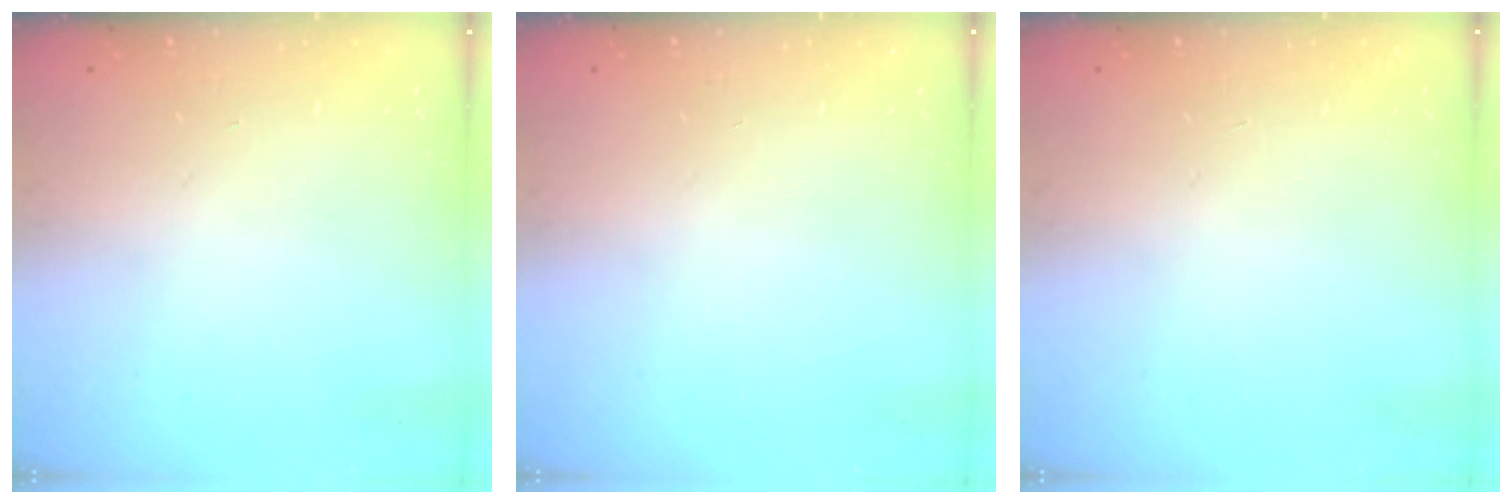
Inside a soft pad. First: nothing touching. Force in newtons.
{"total": 0.0}
{"total": 0.0}